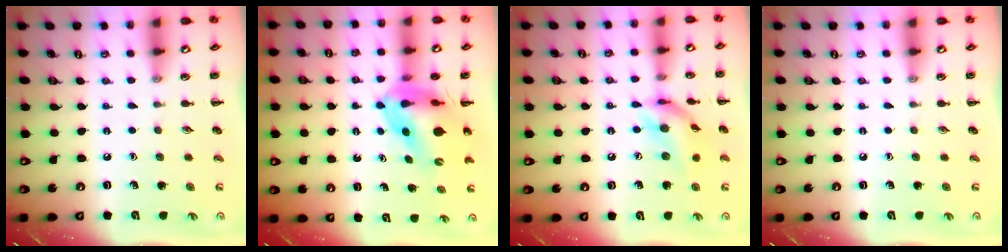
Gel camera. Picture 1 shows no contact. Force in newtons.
{"total": 11.5, "press": 11.0, "slide": 3.5}
{"total": 13.2, "press": 13.0, "slide": 2.0}
{"total": 0.0}